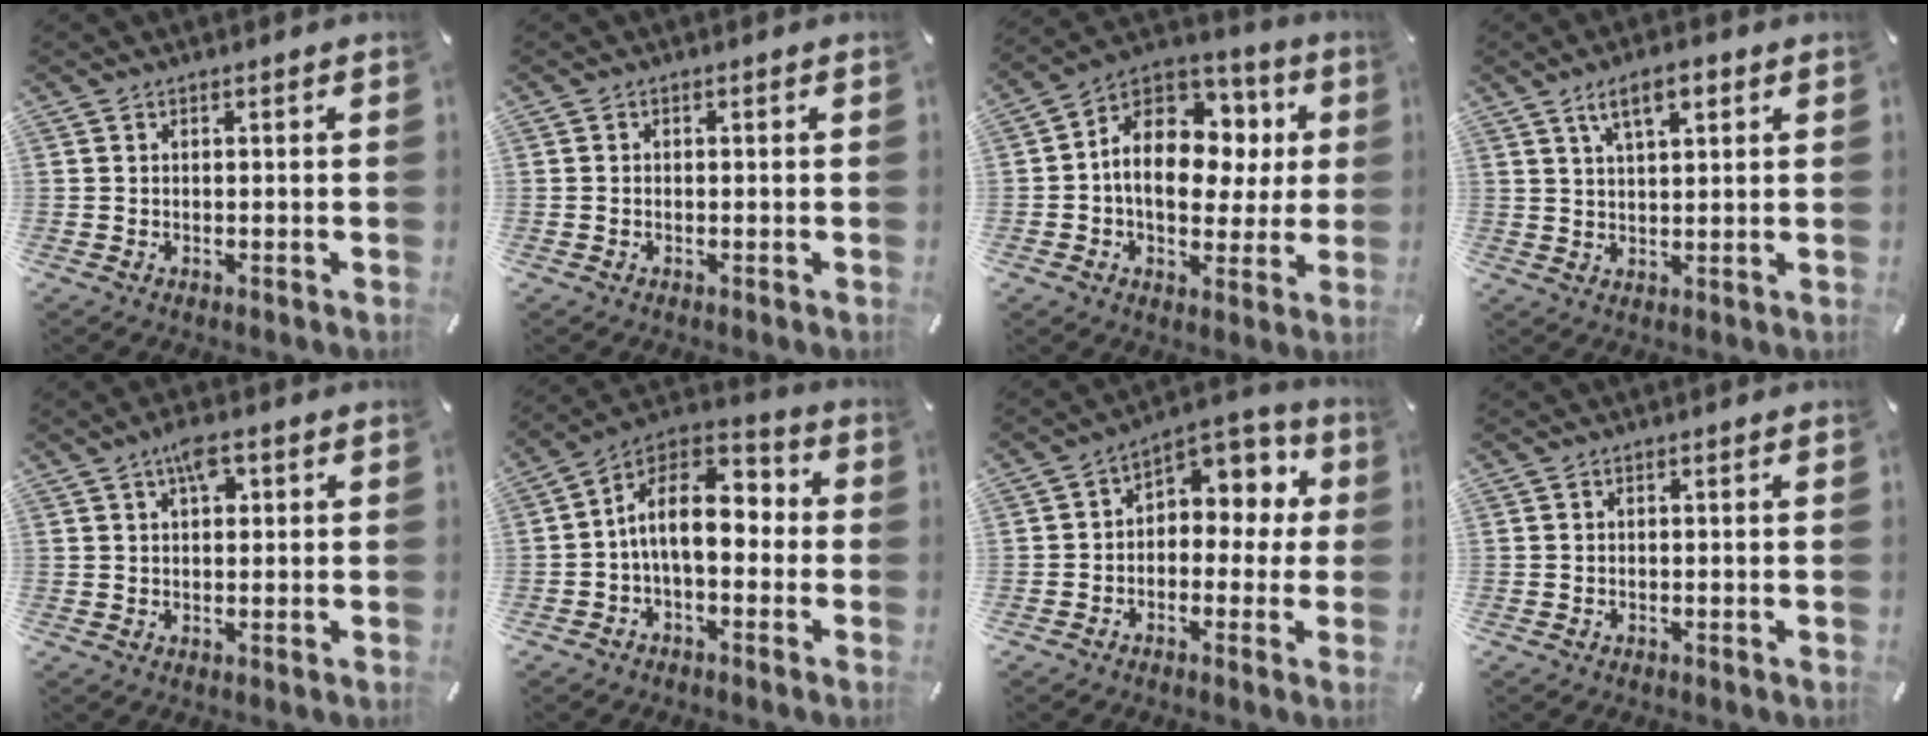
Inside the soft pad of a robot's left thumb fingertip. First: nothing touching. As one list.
[{"total": 0.5, "force": [-0.2, 0.3, 0.4], "torque": [-0.008, 0.000, -0.005]}, {"total": 14.5, "force": [2.1, 10.9, 9.2], "torque": [-0.161, -0.013, 0.041]}, {"total": 7.1, "force": [3.6, 2.9, 5.4], "torque": [-0.097, -0.001, 0.061]}, {"total": 5.4, "force": [2.2, 2.7, 4.1], "torque": [-0.062, 0.000, 0.032]}, {"total": 13.1, "force": [-0.4, 8.3, 10.2], "torque": [-0.188, 0.008, -0.009]}, {"total": 7.3, "force": [1.8, 5.6, 4.3], "torque": [-0.058, -0.014, 0.030]}, {"total": 0.0}]